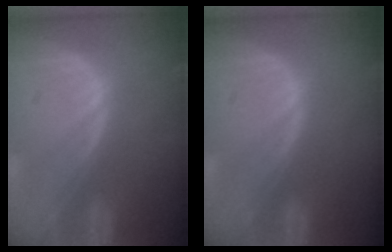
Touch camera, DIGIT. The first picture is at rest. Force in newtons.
{"total": 0.5, "press": 0.0, "slide": 0.5}